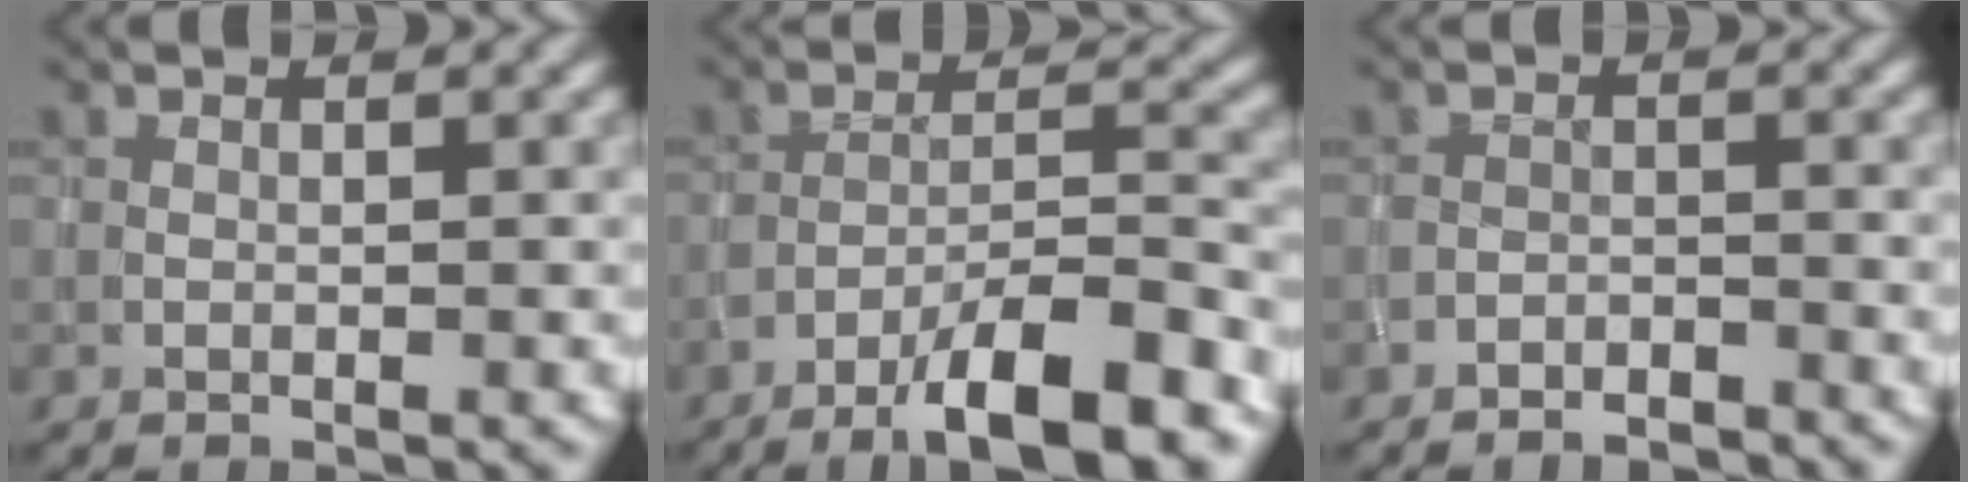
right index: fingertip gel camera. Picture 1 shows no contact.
{"total": 8.6, "force": [-6.2, 1.5, 5.8], "torque": [-0.087, 0.014, -0.099]}
{"total": 2.3, "force": [-2.3, 0.4, 0.0], "torque": [0.006, 0.002, -0.040]}